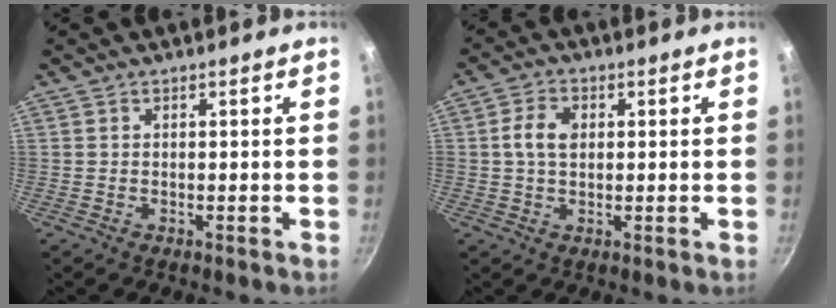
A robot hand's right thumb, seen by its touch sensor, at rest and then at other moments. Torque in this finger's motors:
{"motor_torque": [-0.51, 1.77, 0.34, -0.19, 0.57]}